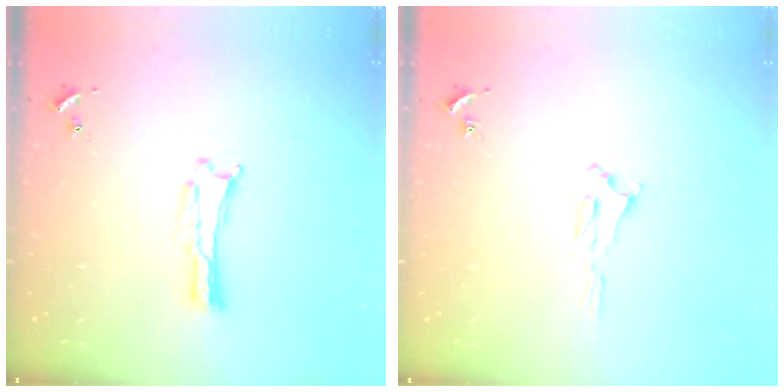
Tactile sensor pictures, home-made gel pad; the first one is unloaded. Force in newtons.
{"total": 3.1, "press": 3.1, "slide": 0.5}